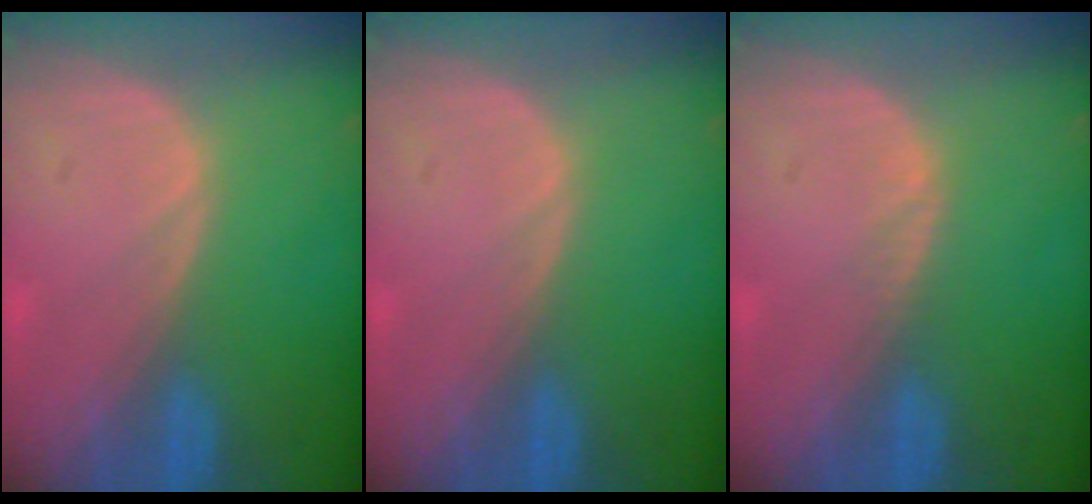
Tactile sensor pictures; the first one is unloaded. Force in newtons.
{"total": 0.0}
{"total": 0.5, "press": 0.5, "slide": 0.1}